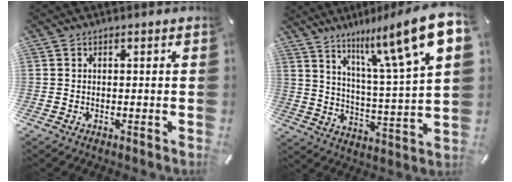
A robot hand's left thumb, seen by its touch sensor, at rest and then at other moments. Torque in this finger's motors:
{"motor_torque": [2.54, 2.46, 1.31, -1.46, 0.22]}